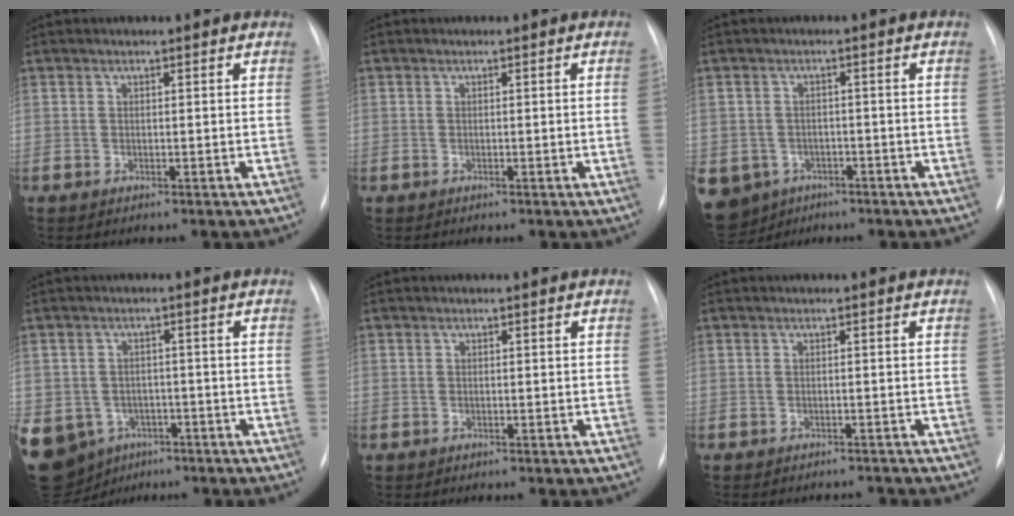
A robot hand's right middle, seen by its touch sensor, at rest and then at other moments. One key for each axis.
{"total": 0.8, "fx": -0.1, "fy": -0.2, "fz": 0.7, "tx": -0.012, "ty": 0.001, "tz": 0.002}
{"total": 10.6, "fx": -5.4, "fy": 8.8, "fz": 2.4, "tx": -0.080, "ty": 0.003, "tz": -0.068}
{"total": 18.5, "fx": -8.0, "fy": 15.1, "fz": 7.0, "tx": -0.221, "ty": 0.006, "tz": -0.102}
{"total": 0.0}
{"total": 3.3, "fx": -3.2, "fy": 0.6, "fz": 0.2, "tx": 0.004, "ty": -0.003, "tz": -0.037}